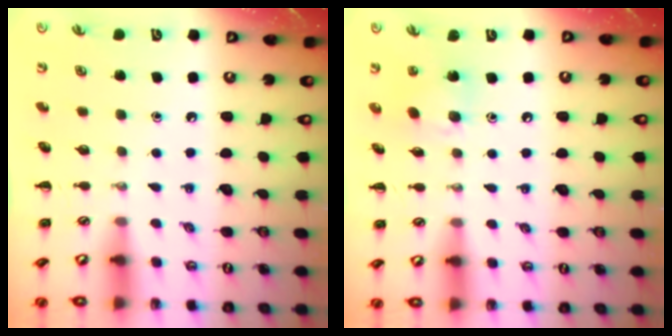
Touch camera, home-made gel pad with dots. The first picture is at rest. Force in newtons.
{"total": 6.3, "press": 6.3, "slide": 0.7}